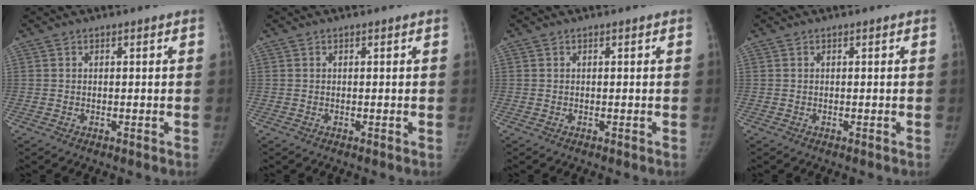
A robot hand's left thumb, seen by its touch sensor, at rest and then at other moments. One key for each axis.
{"total": 0.0}
{"total": 0.0}
{"total": 0.0}